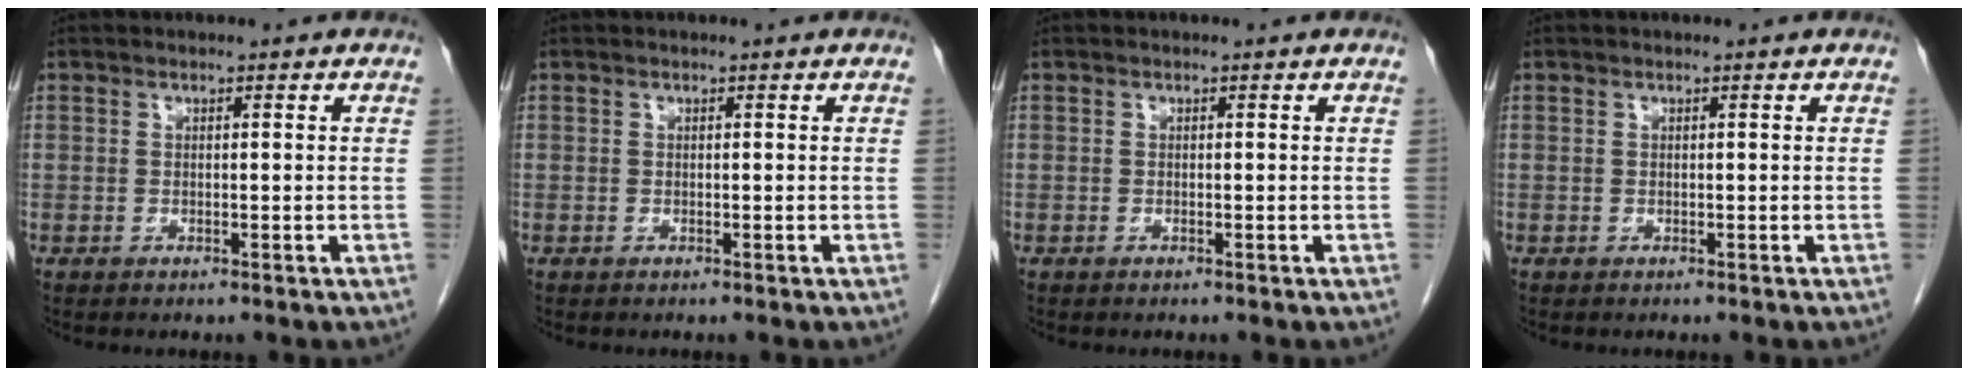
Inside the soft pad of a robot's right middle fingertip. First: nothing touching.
{"total": 0.0}
{"total": 0.0}
{"total": 0.0}